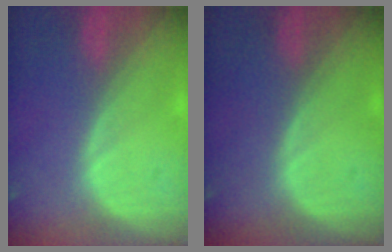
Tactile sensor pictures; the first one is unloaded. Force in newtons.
{"total": 0.0}